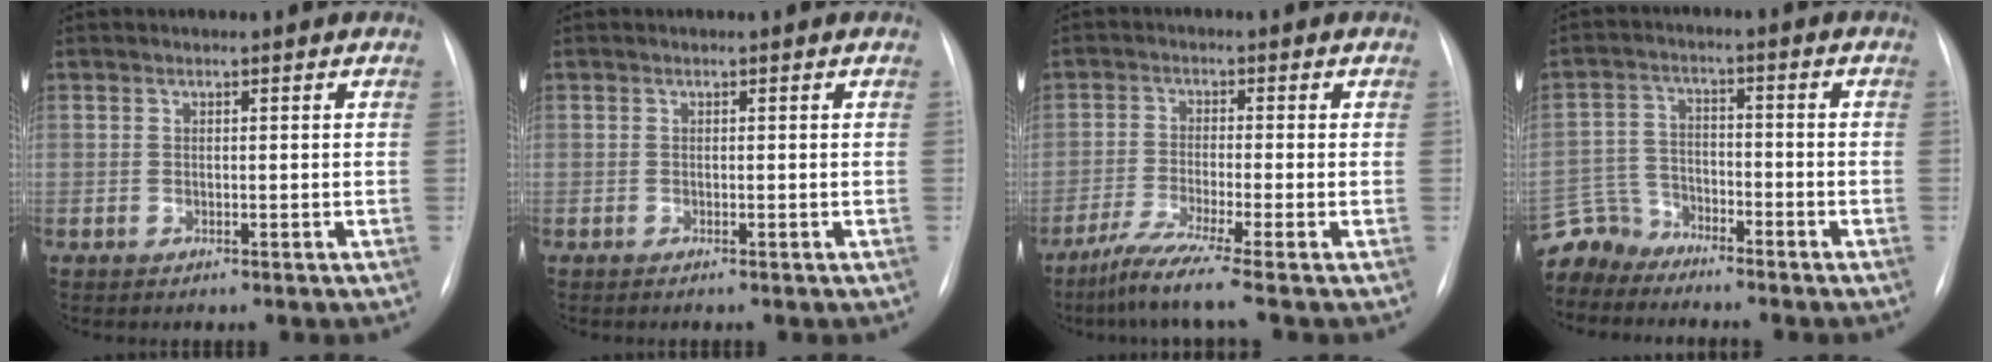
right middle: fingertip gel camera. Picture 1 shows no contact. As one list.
[{"total": 0.0}, {"total": 6.9, "force": [-5.2, -1.7, 4.2], "torque": [-0.078, -0.033, -0.098]}, {"total": 6.3, "force": [-5.9, 1.9, -1.1], "torque": [0.019, 0.008, -0.121]}]